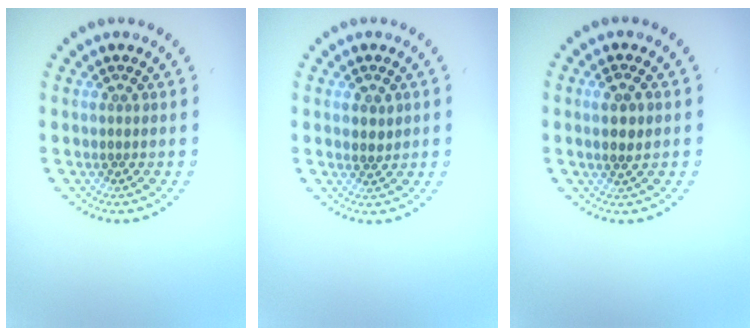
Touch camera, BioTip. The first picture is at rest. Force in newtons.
{"total": 0.9, "press": 0.9, "slide": 0.2}
{"total": 1.6, "press": 1.5, "slide": 0.5}